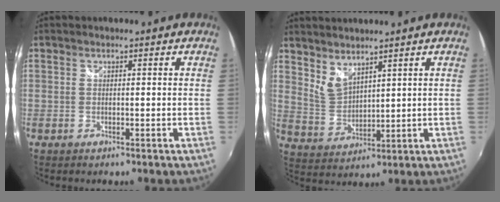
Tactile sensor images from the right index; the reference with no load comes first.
{"total": 5.9, "force": [4.8, 2.1, 2.7], "torque": [-0.049, -0.004, 0.101]}